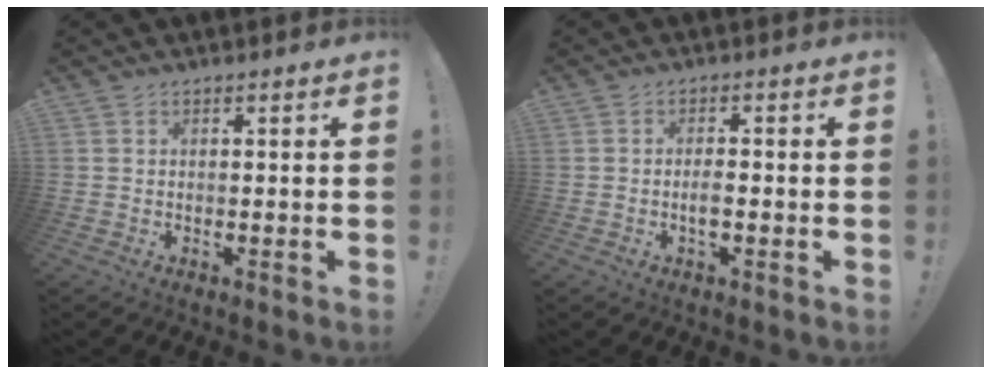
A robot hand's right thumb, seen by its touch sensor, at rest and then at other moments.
{"total": 2.8, "force": [-1.0, 1.6, 2.1], "torque": [-0.019, 0.000, -0.021]}